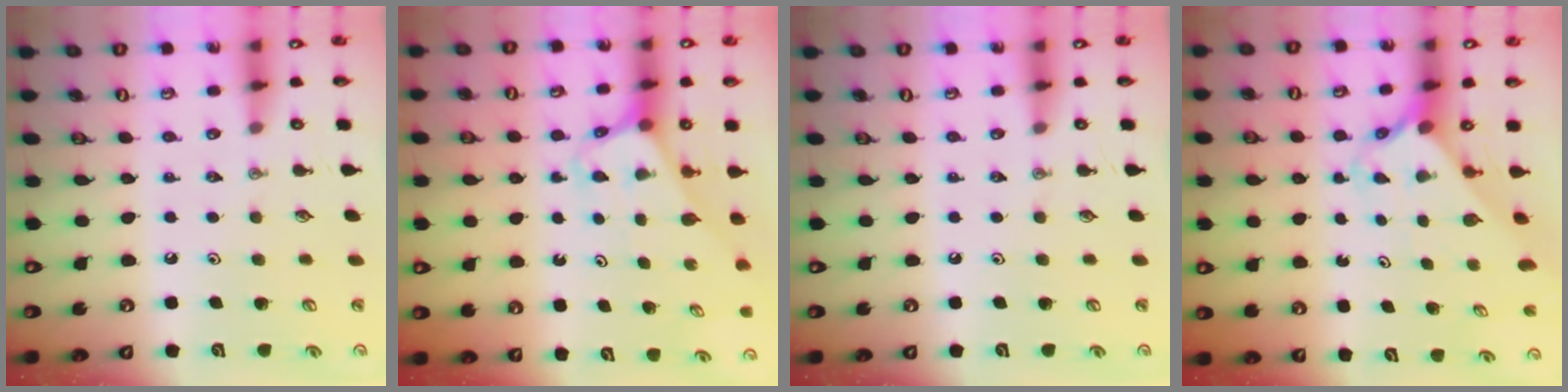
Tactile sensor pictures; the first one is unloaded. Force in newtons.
{"total": 3.3, "press": 3.3, "slide": 0.2}
{"total": 0.0}
{"total": 2.4, "press": 2.4, "slide": 0.3}